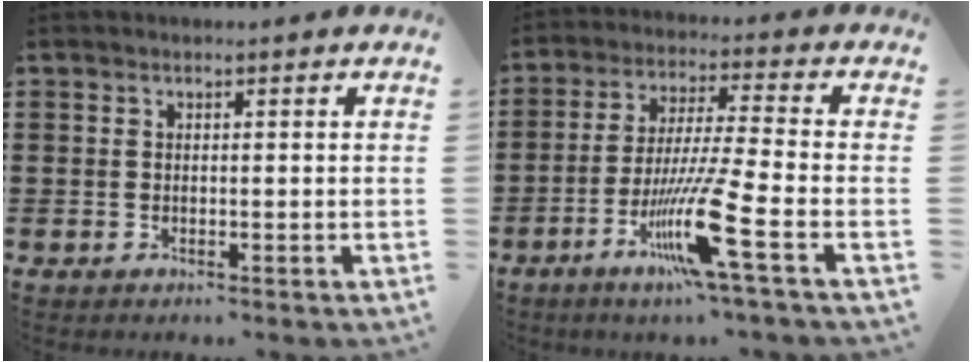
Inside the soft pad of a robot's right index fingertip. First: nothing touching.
{"total": 12.1, "force": [-5.4, 0.0, 10.8], "torque": [-0.217, -0.014, -0.105]}